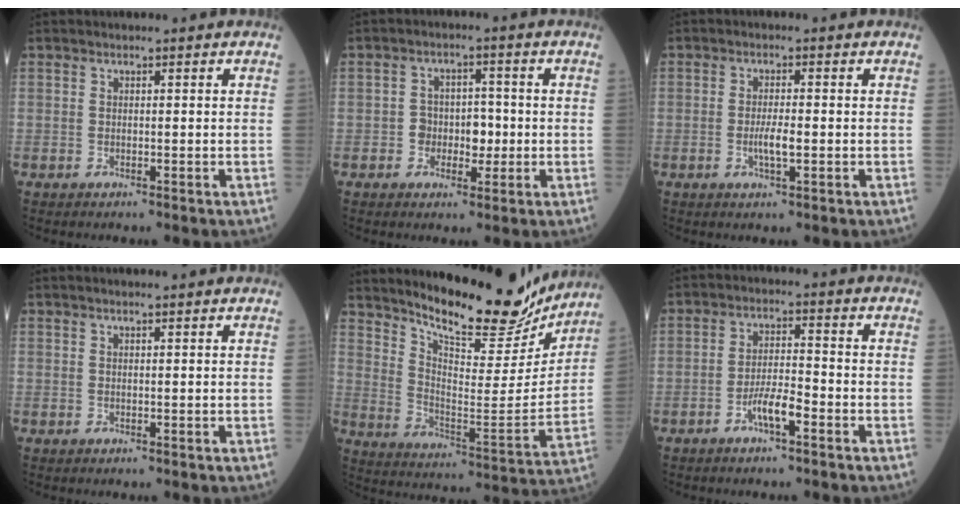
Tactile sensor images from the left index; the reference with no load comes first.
{"total": 4.7, "force": [-0.9, 3.3, 3.3], "torque": [-0.048, 0.013, -0.014]}
{"total": 3.1, "force": [-0.7, 0.6, 3.0], "torque": [-0.061, -0.001, -0.012]}
{"total": 1.7, "force": [1.4, -0.2, 0.9], "torque": [-0.013, 0.012, 0.023]}
{"total": 19.1, "force": [17.1, 3.6, 7.8], "torque": [-0.127, -0.041, 0.254]}
{"total": 4.5, "force": [-2.5, 0.8, 3.7], "torque": [-0.073, 0.003, -0.050]}